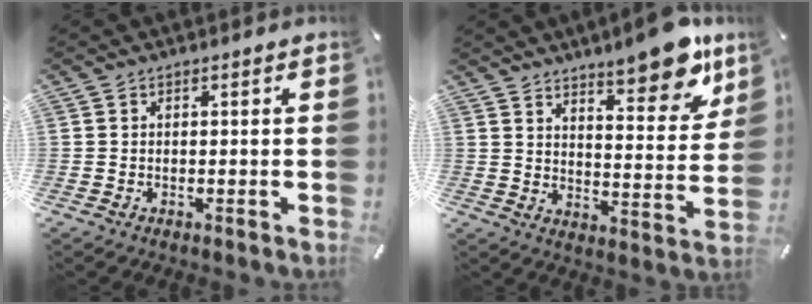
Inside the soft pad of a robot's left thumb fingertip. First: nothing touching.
{"total": 13.1, "force": [10.3, 4.3, 6.9], "torque": [-0.078, -0.079, 0.174]}